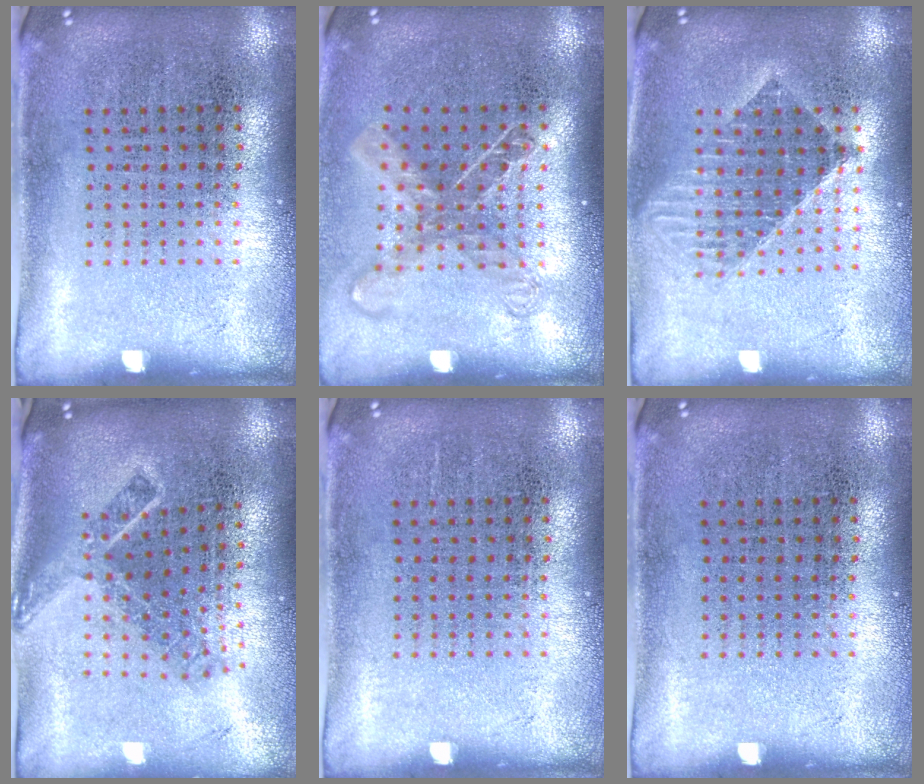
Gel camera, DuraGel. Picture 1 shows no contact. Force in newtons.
{"total": 1.6, "press": 1.3, "slide": 1.0}
{"total": 1.6, "press": 1.4, "slide": 0.9}
{"total": 1.9, "press": 1.4, "slide": 1.4}
{"total": 0.0}
{"total": 0.0}